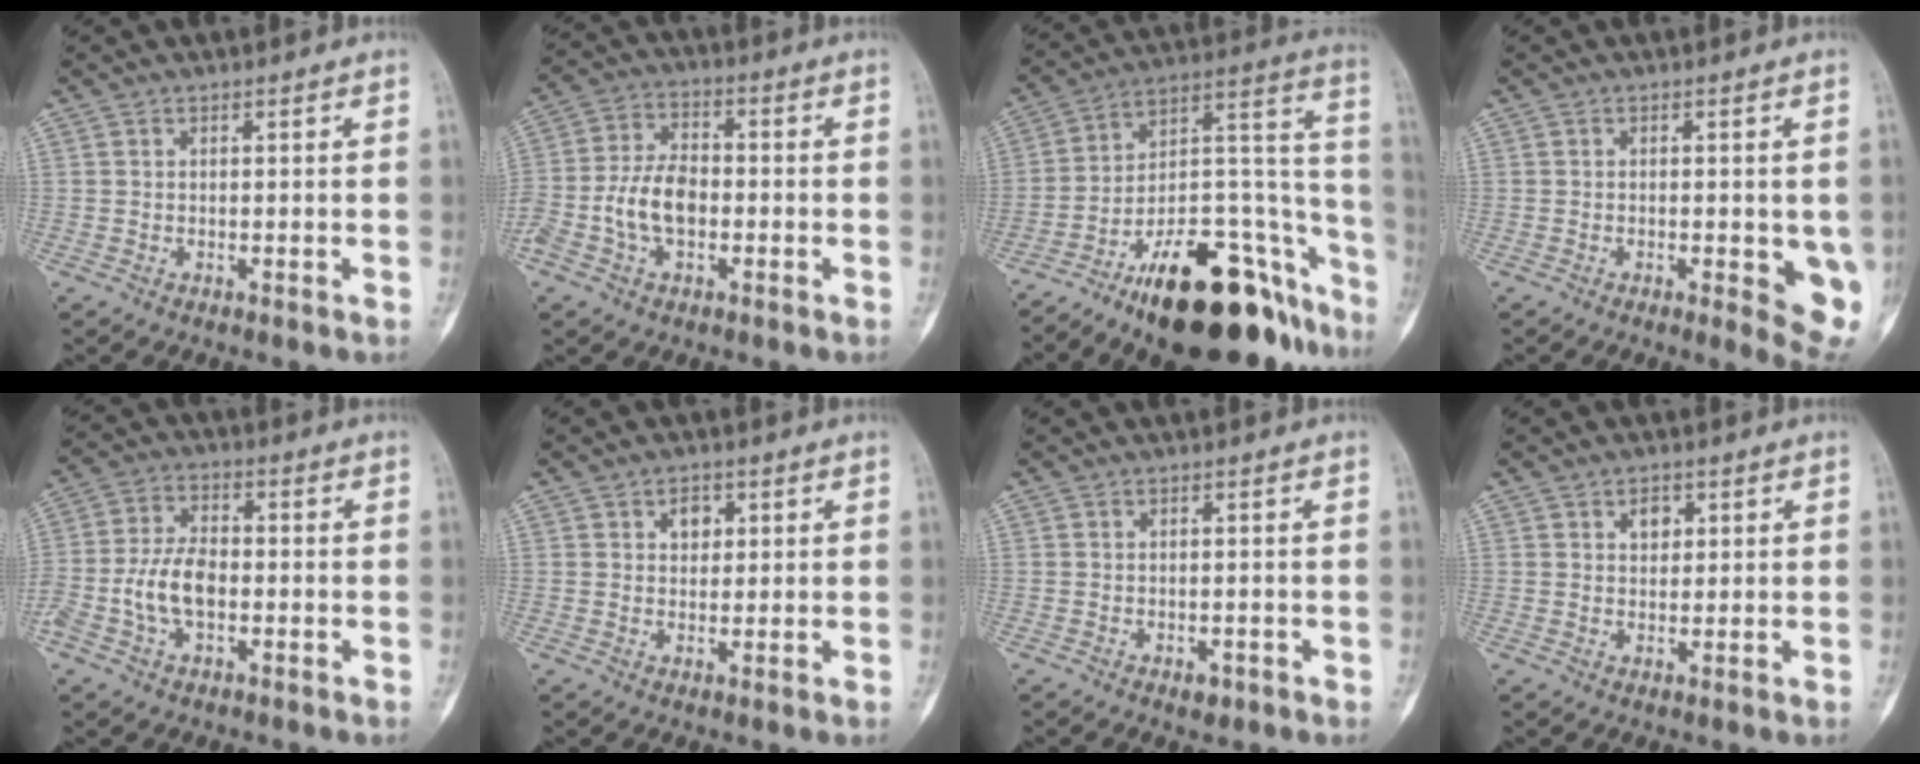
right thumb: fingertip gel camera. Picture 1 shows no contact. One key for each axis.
{"total": 10.0, "fx": -2.5, "fy": 6.4, "fz": 7.3, "tx": -0.138, "ty": 0.030, "tz": -0.053}
{"total": 29.8, "fx": -18.5, "fy": 11.5, "fz": 20.3, "tx": -0.196, "ty": 0.109, "tz": -0.286}
{"total": 8.3, "fx": -1.7, "fy": 2.9, "fz": 7.6, "tx": -0.074, "ty": -0.013, "tz": -0.016}
{"total": 9.2, "fx": -2.3, "fy": 5.6, "fz": 6.9, "tx": -0.135, "ty": 0.025, "tz": -0.049}
{"total": 3.4, "fx": 1.2, "fy": 2.6, "fz": 1.8, "tx": -0.002, "ty": -0.003, "tz": 0.016}
{"total": 2.0, "fx": -1.1, "fy": 1.3, "fz": 1.1, "tx": -0.005, "ty": 0.008, "tz": -0.009}
{"total": 3.0, "fx": 1.2, "fy": 2.3, "fz": 1.6, "tx": -0.002, "ty": -0.003, "tz": 0.017}